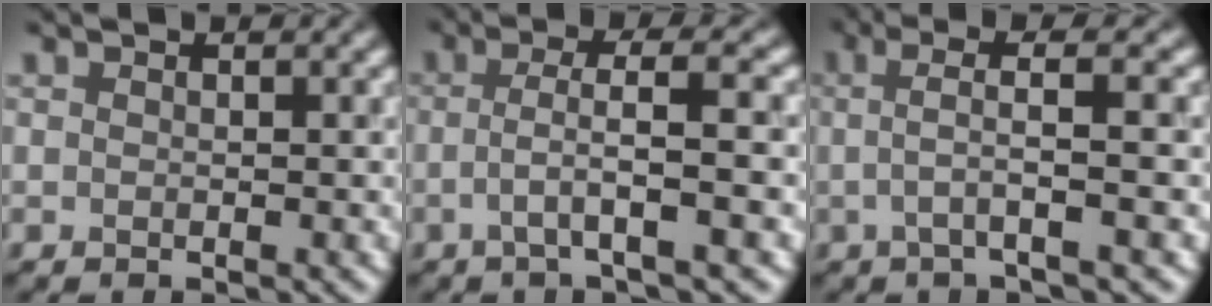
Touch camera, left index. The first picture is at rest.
{"total": 3.5, "force": [-0.7, 0.4, 3.4], "torque": [-0.059, 0.004, -0.010]}
{"total": 3.4, "force": [0.0, 0.4, 3.4], "torque": [-0.055, 0.010, 0.005]}